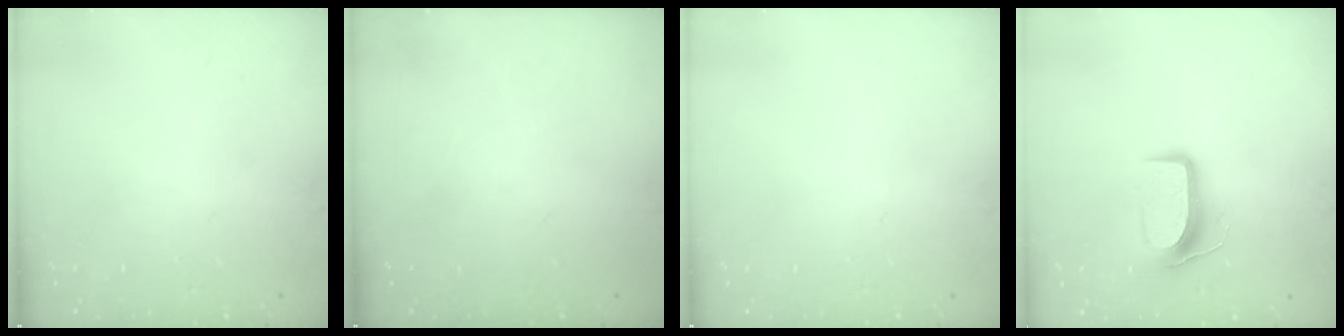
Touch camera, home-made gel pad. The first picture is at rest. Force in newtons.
{"total": 0.0}
{"total": 0.0}
{"total": 8.8, "press": 8.8, "slide": 0.6}